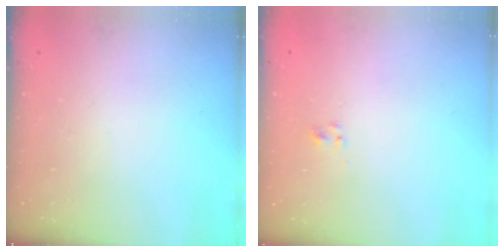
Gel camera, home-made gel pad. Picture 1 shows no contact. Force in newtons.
{"total": 1.3, "press": 1.1, "slide": 0.8}